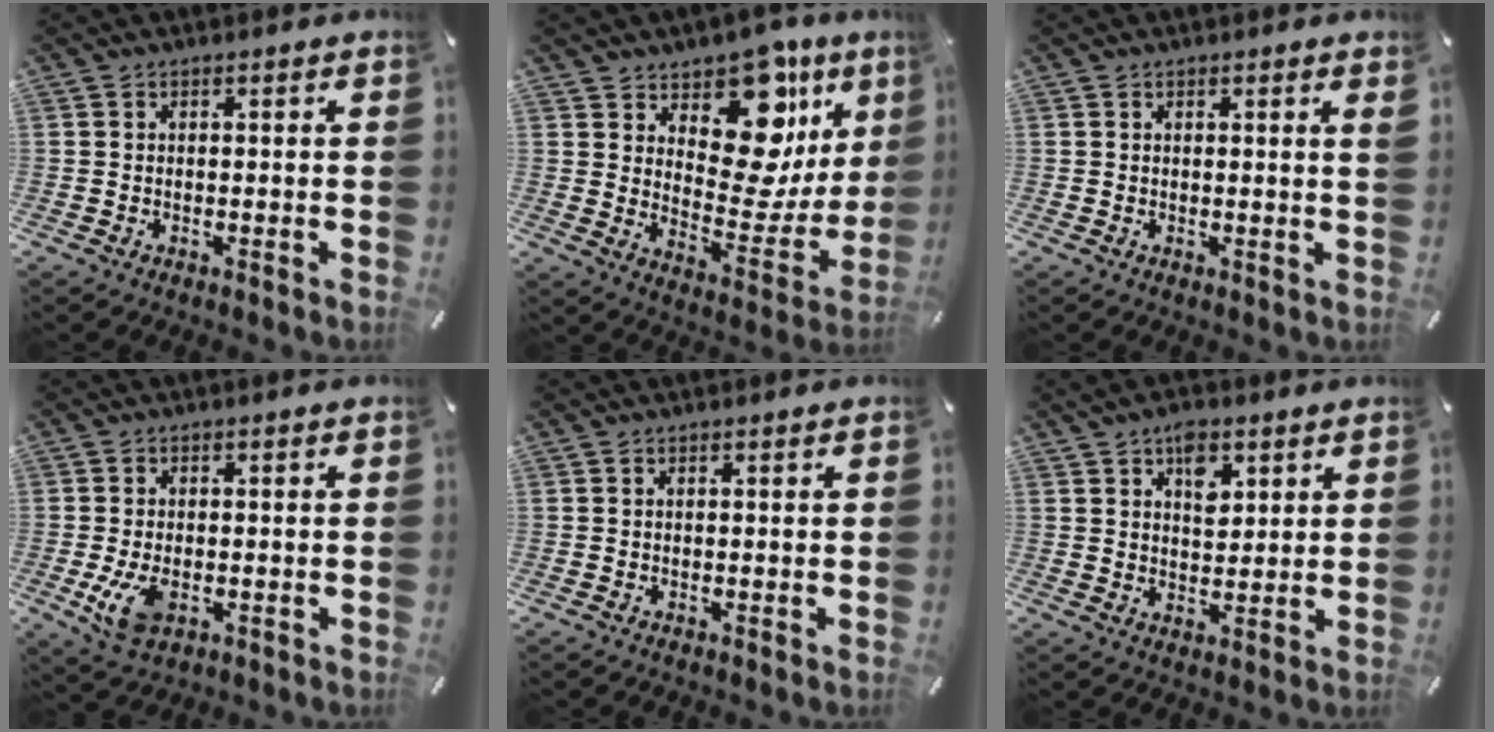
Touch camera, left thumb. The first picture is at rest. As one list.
[{"total": 15.6, "force": [9.6, 9.2, 8.2], "torque": [-0.096, -0.097, 0.161]}, {"total": 1.1, "force": [0.5, 0.0, 0.9], "torque": [-0.010, -0.005, 0.006]}, {"total": 6.3, "force": [-1.6, 3.9, 4.6], "torque": [-0.115, -0.003, -0.032]}, {"total": 0.0}, {"total": 6.5, "force": [3.3, 4.1, 3.8], "torque": [-0.046, -0.009, 0.053]}]